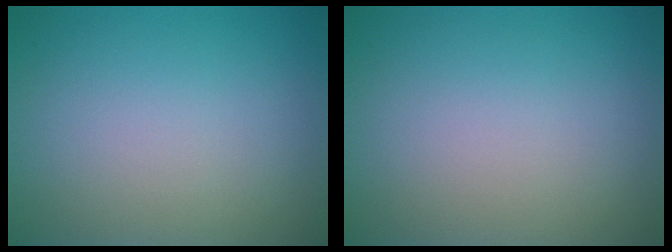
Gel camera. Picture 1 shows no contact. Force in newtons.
{"total": 0.0}